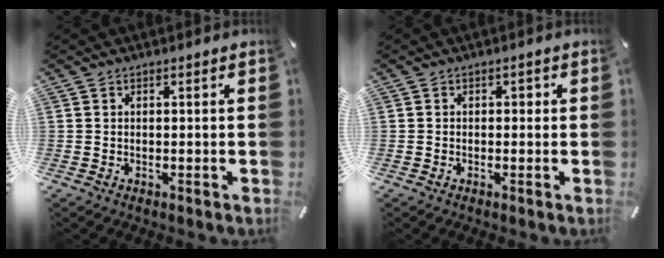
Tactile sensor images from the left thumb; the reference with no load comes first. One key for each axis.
{"total": 1.2, "fx": -0.3, "fy": 0.9, "fz": 0.6, "tx": -0.013, "ty": 0.005, "tz": -0.010}